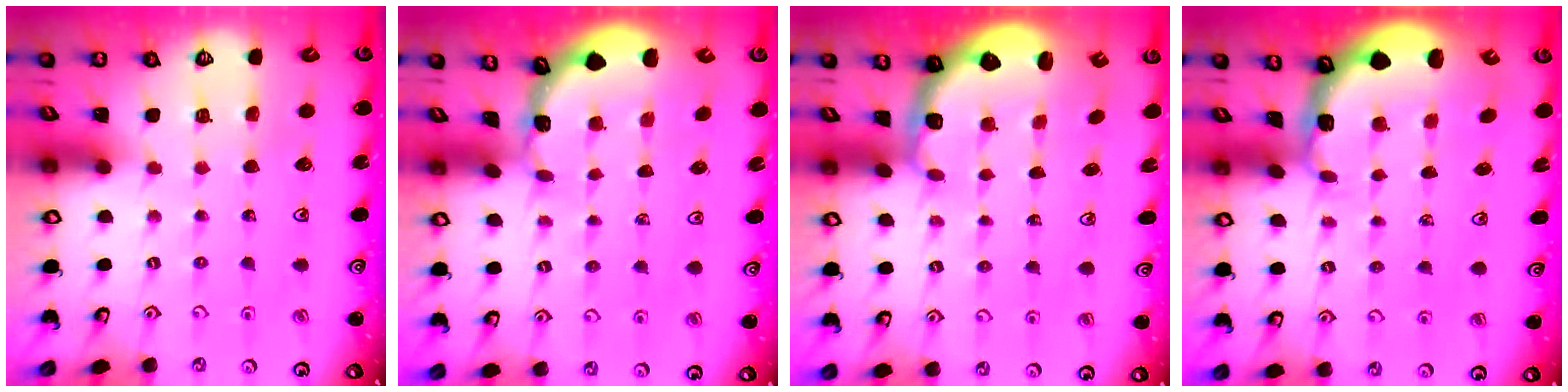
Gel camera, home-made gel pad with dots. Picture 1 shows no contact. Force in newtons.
{"total": 1.0, "press": 1.0, "slide": 0.1}
{"total": 2.8, "press": 1.7, "slide": 2.2}
{"total": 1.6, "press": 1.4, "slide": 0.7}